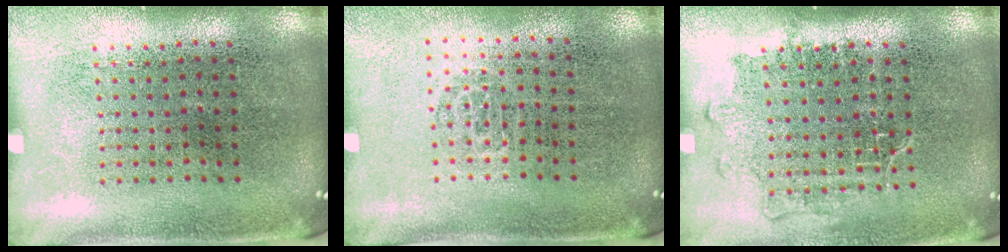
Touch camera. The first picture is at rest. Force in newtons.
{"total": 0.6, "press": 0.4, "slide": 0.5}
{"total": 1.2, "press": 1.1, "slide": 0.6}